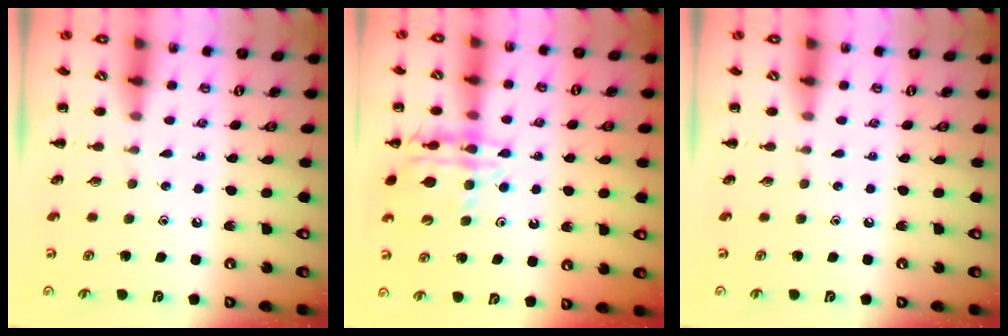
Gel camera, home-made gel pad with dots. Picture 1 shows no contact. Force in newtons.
{"total": 14.1, "press": 13.8, "slide": 2.8}
{"total": 0.0}